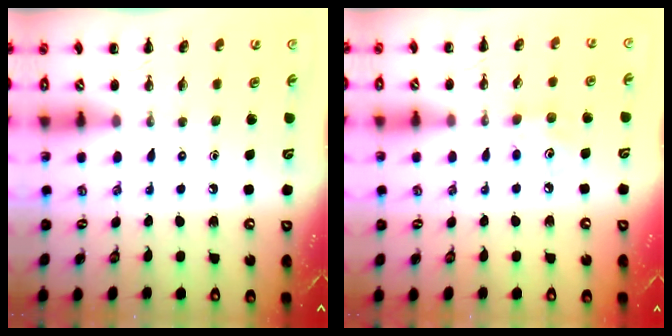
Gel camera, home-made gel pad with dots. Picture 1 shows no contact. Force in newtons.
{"total": 5.9, "press": 5.7, "slide": 1.5}